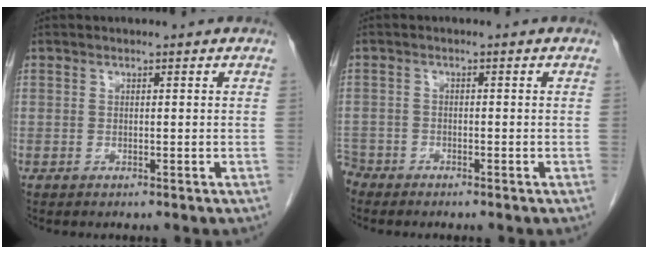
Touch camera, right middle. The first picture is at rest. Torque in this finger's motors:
{"motor_torque": [1.04, -1.09, 0.41, 0.01]}